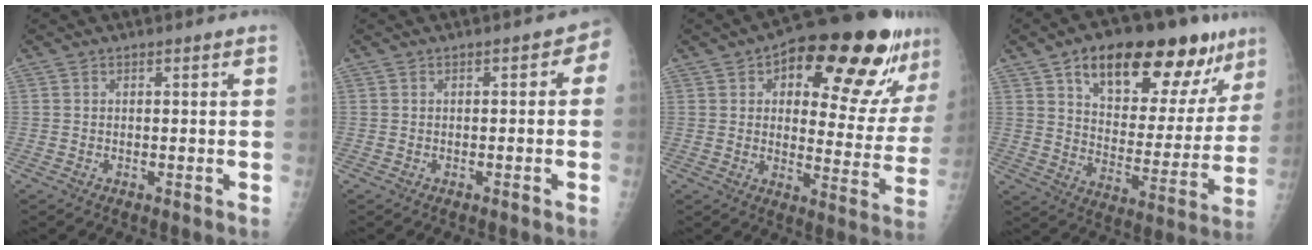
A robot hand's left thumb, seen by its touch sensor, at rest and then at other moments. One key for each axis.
{"total": 2.5, "fx": -0.7, "fy": 1.7, "fz": 1.6, "tx": 0.002, "ty": 0.022, "tz": -0.016}
{"total": 23.3, "fx": 12.6, "fy": 8.9, "fz": 17.5, "tx": -0.191, "ty": -0.022, "tz": 0.180}
{"total": 24.7, "fx": 14.7, "fy": 11.1, "fz": 16.5, "tx": -0.192, "ty": -0.032, "tz": 0.226}